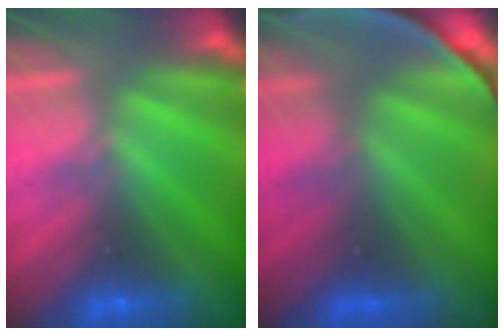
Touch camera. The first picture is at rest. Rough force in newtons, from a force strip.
{"total": 6.7}